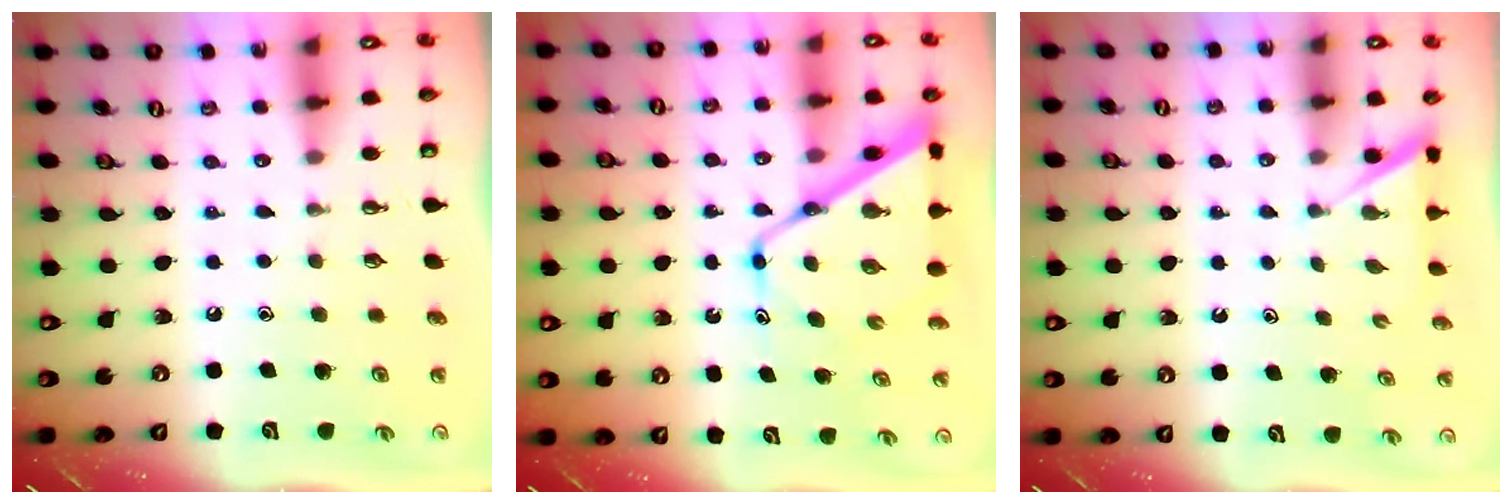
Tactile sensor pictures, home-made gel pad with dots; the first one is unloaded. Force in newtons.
{"total": 12.7, "press": 12.7, "slide": 1.0}
{"total": 2.4, "press": 2.4, "slide": 0.3}